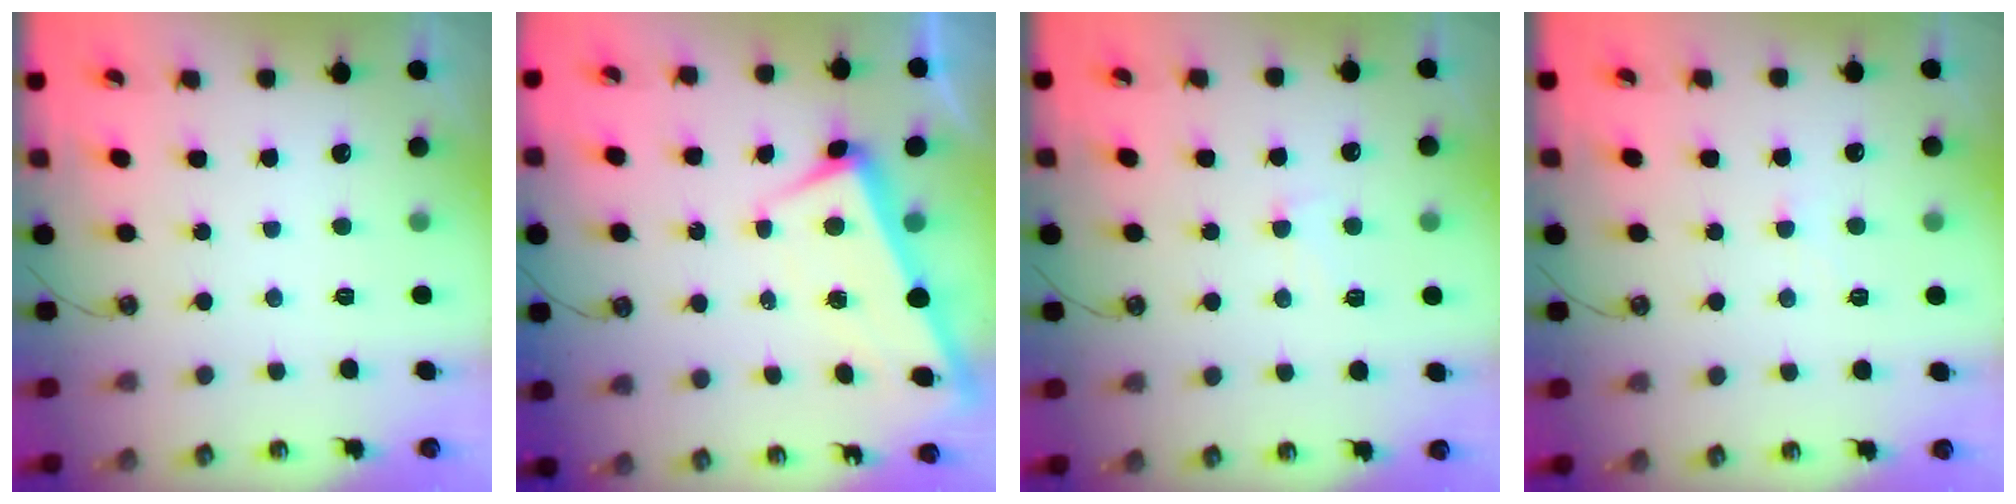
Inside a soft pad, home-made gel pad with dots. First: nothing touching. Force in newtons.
{"total": 1.2, "press": 1.1, "slide": 0.5}
{"total": 0.9, "press": 0.5, "slide": 0.8}
{"total": 1.0, "press": 1.0, "slide": 0.2}